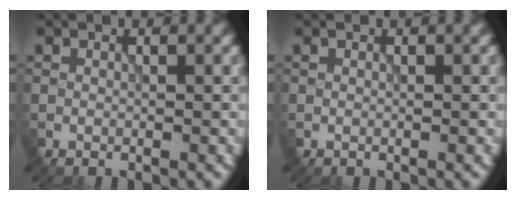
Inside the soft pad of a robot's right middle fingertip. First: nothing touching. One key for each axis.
{"total": 0.0}